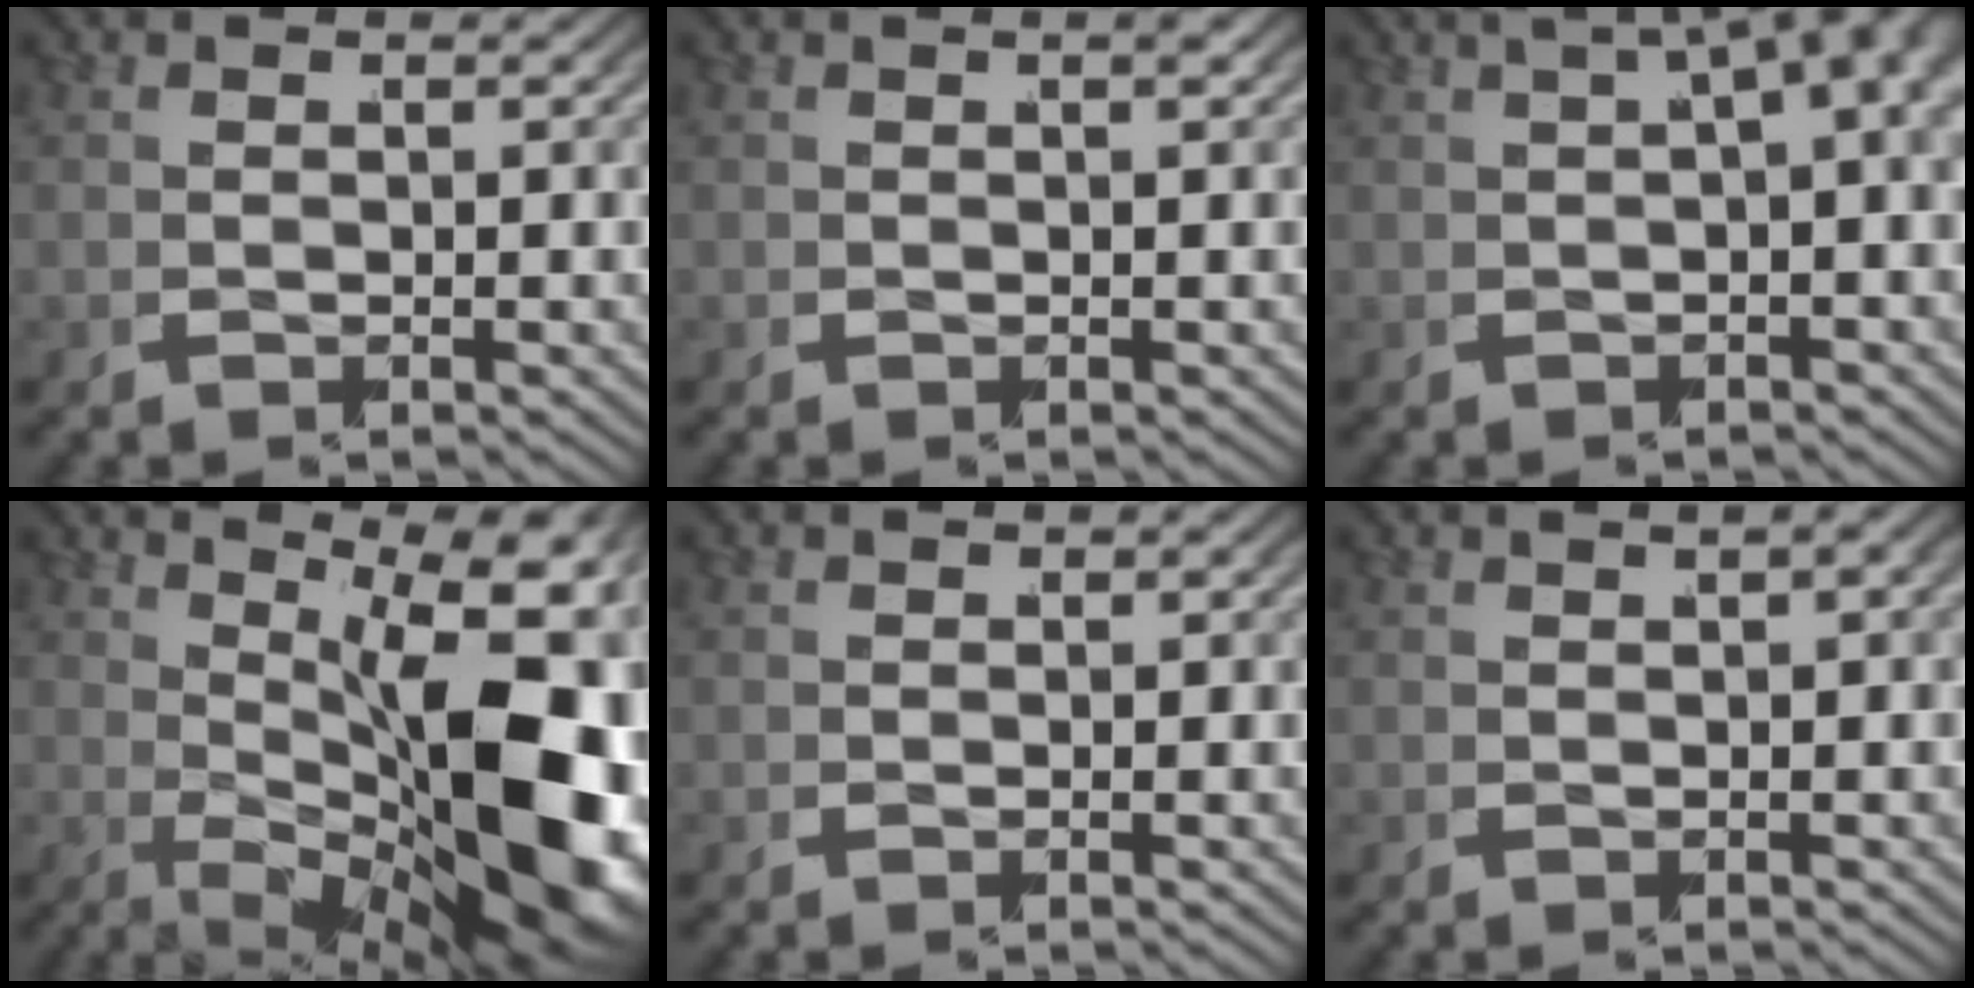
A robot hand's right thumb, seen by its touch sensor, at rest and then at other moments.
{"total": 1.9, "force": [0.9, 0.7, 1.5], "torque": [-0.011, 0.008, 0.009]}
{"total": 8.8, "force": [2.8, 5.0, 6.7], "torque": [-0.072, 0.030, 0.023]}
{"total": 21.0, "force": [-0.5, 11.3, 17.7], "torque": [-0.255, -0.036, 0.016]}
{"total": 0.0}
{"total": 2.7, "force": [0.9, 1.3, 2.2], "torque": [-0.019, 0.015, 0.007]}